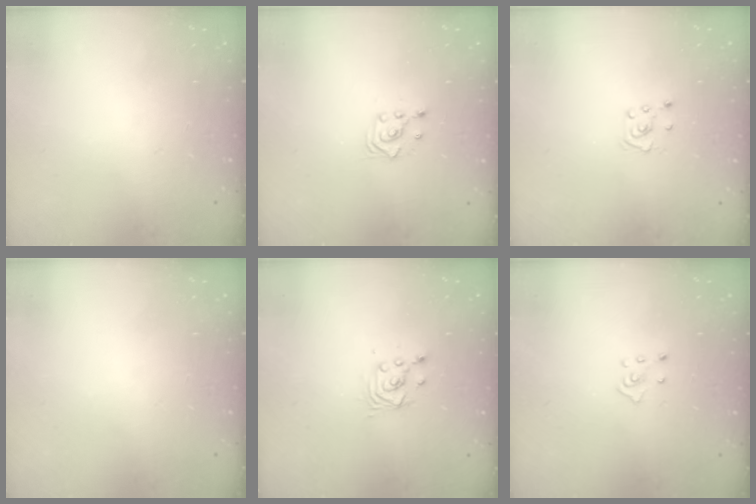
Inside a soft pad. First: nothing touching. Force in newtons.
{"total": 2.9, "press": 2.9, "slide": 0.2}
{"total": 2.8, "press": 2.8, "slide": 0.3}
{"total": 0.0}
{"total": 2.6, "press": 2.6, "slide": 0.1}
{"total": 3.7, "press": 3.6, "slide": 0.4}